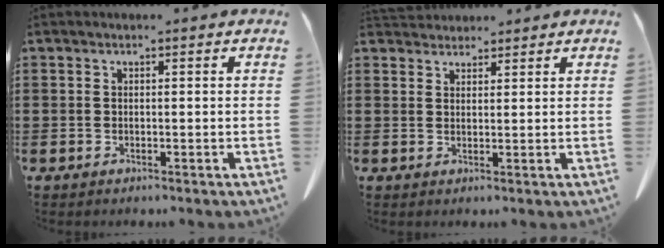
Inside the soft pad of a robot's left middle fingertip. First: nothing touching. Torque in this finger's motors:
{"motor_torque": [0.34, 0.13, 0.03, 0.03]}